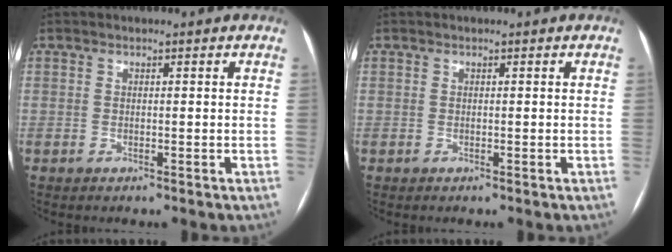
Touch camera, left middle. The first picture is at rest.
{"total": 0.0}